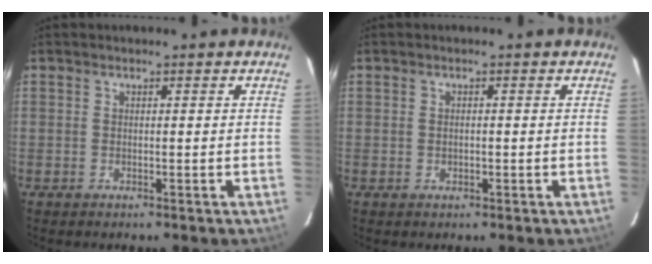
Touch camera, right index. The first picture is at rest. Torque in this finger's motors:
{"motor_torque": [0.08, 0.12, -0.08, -0.01]}